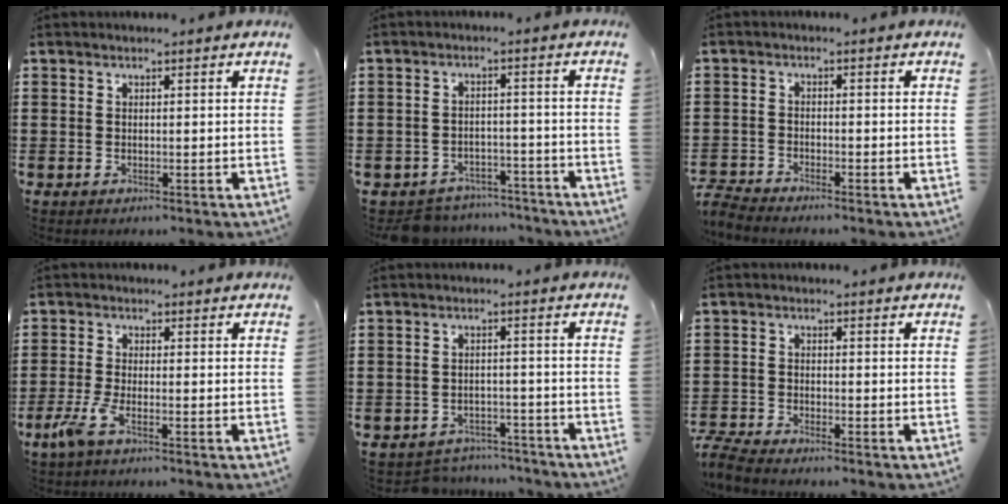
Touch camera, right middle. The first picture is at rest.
{"total": 4.4, "force": [-4.2, 1.0, 0.0], "torque": [-0.005, 0.009, -0.089]}
{"total": 2.7, "force": [-2.7, 0.0, 0.3], "torque": [-0.022, -0.004, -0.062]}
{"total": 4.1, "force": [-2.1, 0.7, 3.5], "torque": [-0.087, -0.013, -0.043]}
{"total": 3.4, "force": [-3.3, 0.7, -0.2], "torque": [-0.004, 0.002, -0.071]}
{"total": 2.9, "force": [-2.8, 0.1, 0.7], "torque": [-0.035, -0.006, -0.065]}